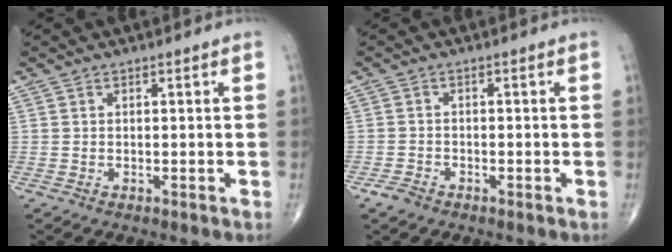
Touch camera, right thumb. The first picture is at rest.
{"total": 2.1, "force": [-1.5, 1.2, 0.9], "torque": [-0.020, 0.005, -0.025]}